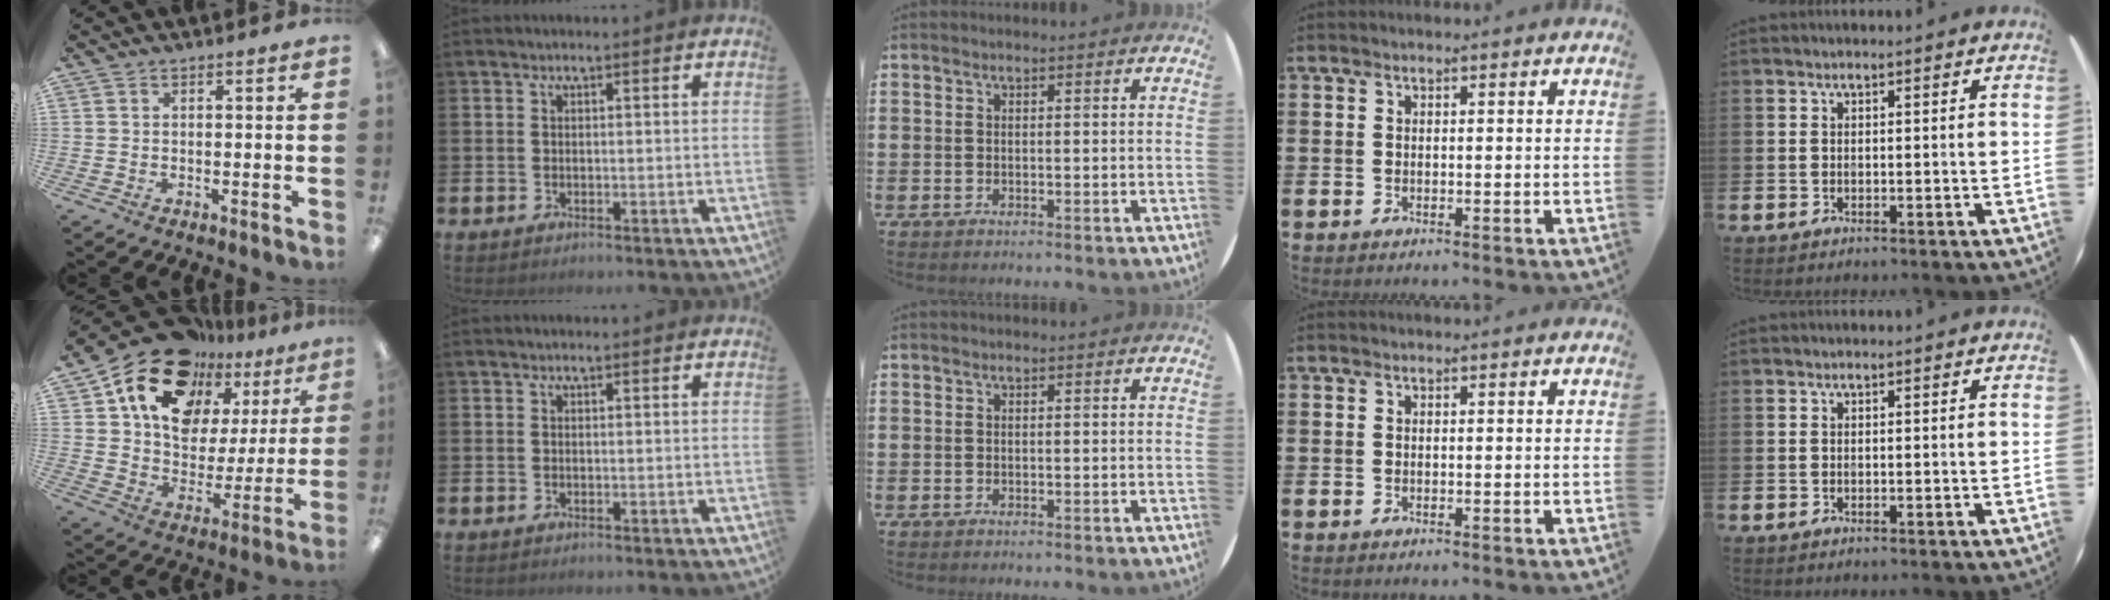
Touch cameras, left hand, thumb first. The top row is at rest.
{"thumb": {"total": 19.4, "force": [13.1, 11.8, 8.1], "torque": [-0.153, -0.078, 0.234]}}